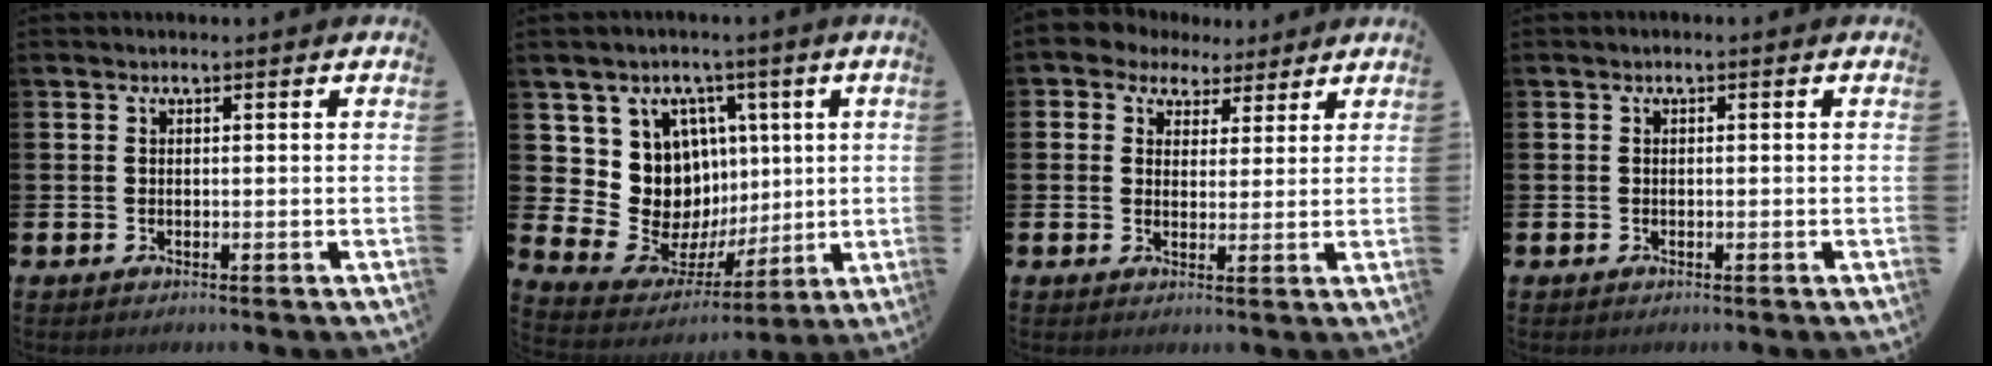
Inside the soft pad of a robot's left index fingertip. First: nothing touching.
{"total": 9.9, "force": [2.6, 9.3, 2.2], "torque": [-0.097, -0.040, 0.056]}
{"total": 3.6, "force": [2.5, 2.4, -0.5], "torque": [-0.010, -0.009, 0.042]}
{"total": 0.0}